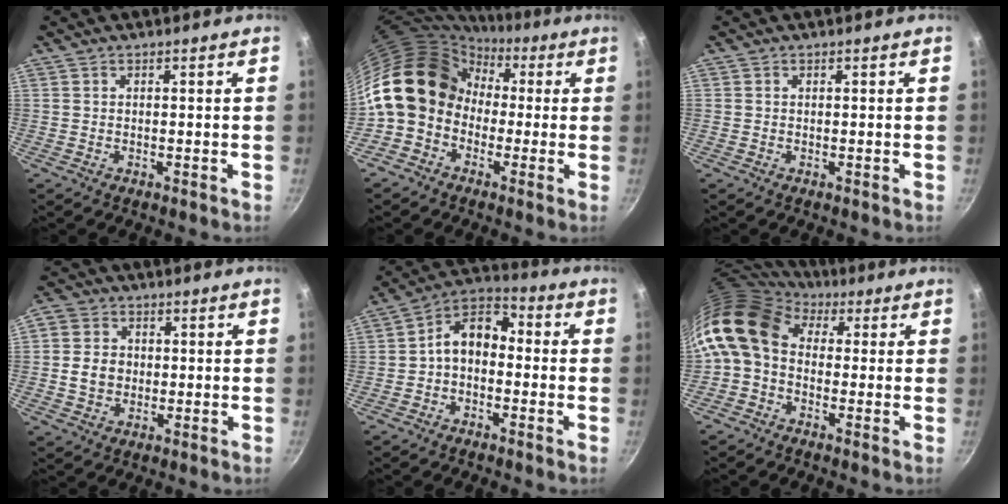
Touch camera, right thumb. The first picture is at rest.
{"total": 16.1, "force": [-0.5, 13.2, 9.2], "torque": [-0.132, 0.050, -0.030]}
{"total": 0.0}
{"total": 6.6, "force": [-0.1, 5.7, 3.2], "torque": [-0.038, 0.008, -0.012]}
{"total": 9.2, "force": [-1.0, 6.4, 6.5], "torque": [-0.086, 0.046, -0.038]}
{"total": 13.0, "force": [2.0, 9.6, 8.5], "torque": [-0.162, 0.026, 0.013]}